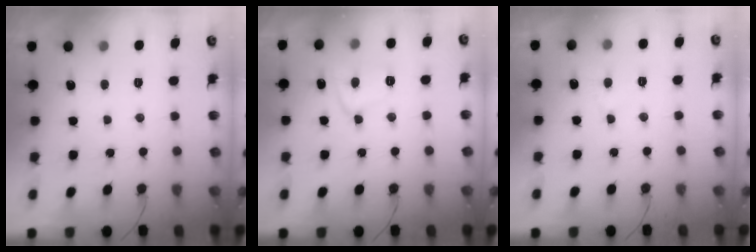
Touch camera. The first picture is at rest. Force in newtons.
{"total": 7.6, "press": 7.5, "slide": 0.6}
{"total": 2.7, "press": 2.7, "slide": 0.2}